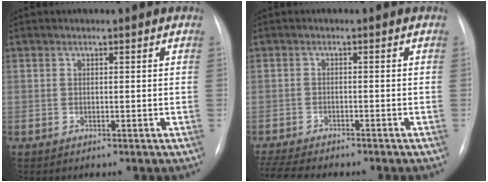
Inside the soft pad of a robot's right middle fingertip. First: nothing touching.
{"total": 9.5, "force": [-8.3, 1.8, 4.3], "torque": [-0.073, -0.004, -0.122]}